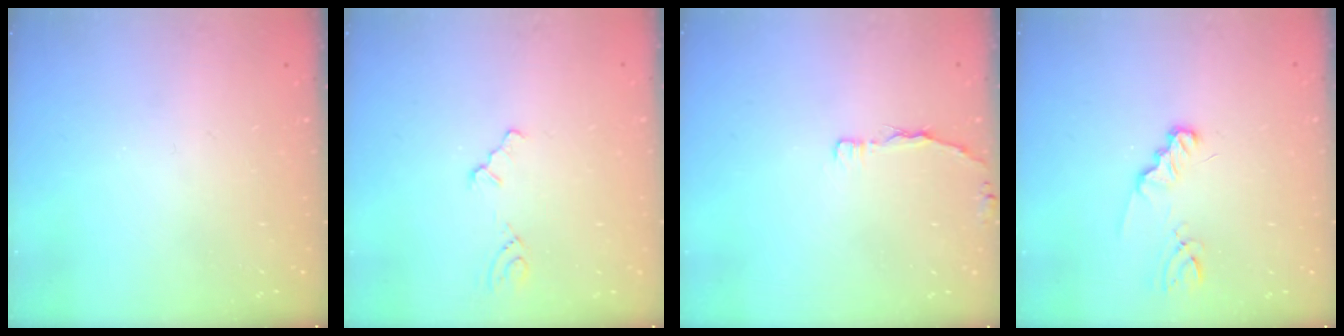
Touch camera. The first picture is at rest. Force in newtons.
{"total": 1.5, "press": 1.5, "slide": 0.2}
{"total": 4.1, "press": 4.1, "slide": 0.6}
{"total": 2.1, "press": 2.1, "slide": 0.3}